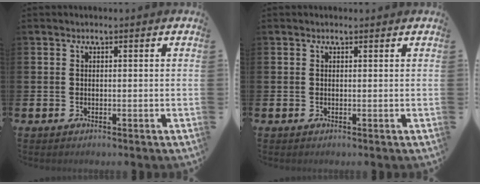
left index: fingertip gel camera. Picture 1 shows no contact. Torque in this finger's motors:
{"motor_torque": [0.94, -1.19, 0.07, 0.06]}